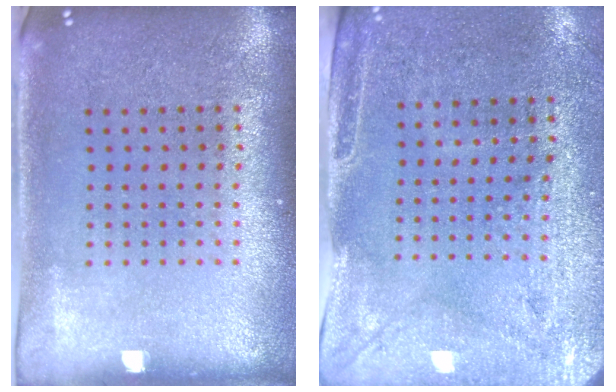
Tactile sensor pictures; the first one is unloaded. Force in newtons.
{"total": 2.9, "press": 2.4, "slide": 1.5}